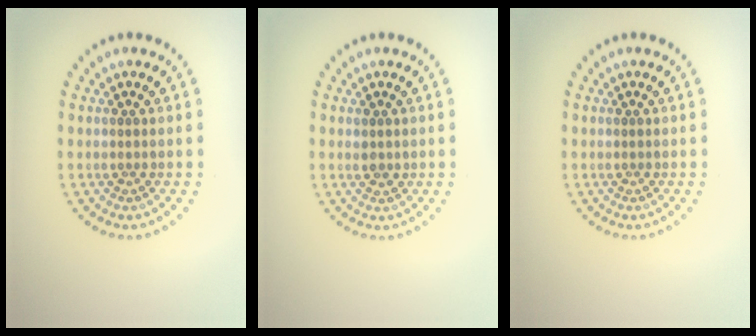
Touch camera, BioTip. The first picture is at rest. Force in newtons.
{"total": 0.9, "press": 0.9, "slide": 0.2}
{"total": 0.0}